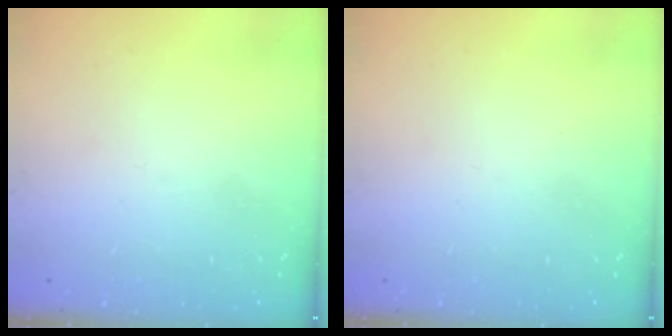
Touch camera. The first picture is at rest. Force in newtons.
{"total": 0.0}